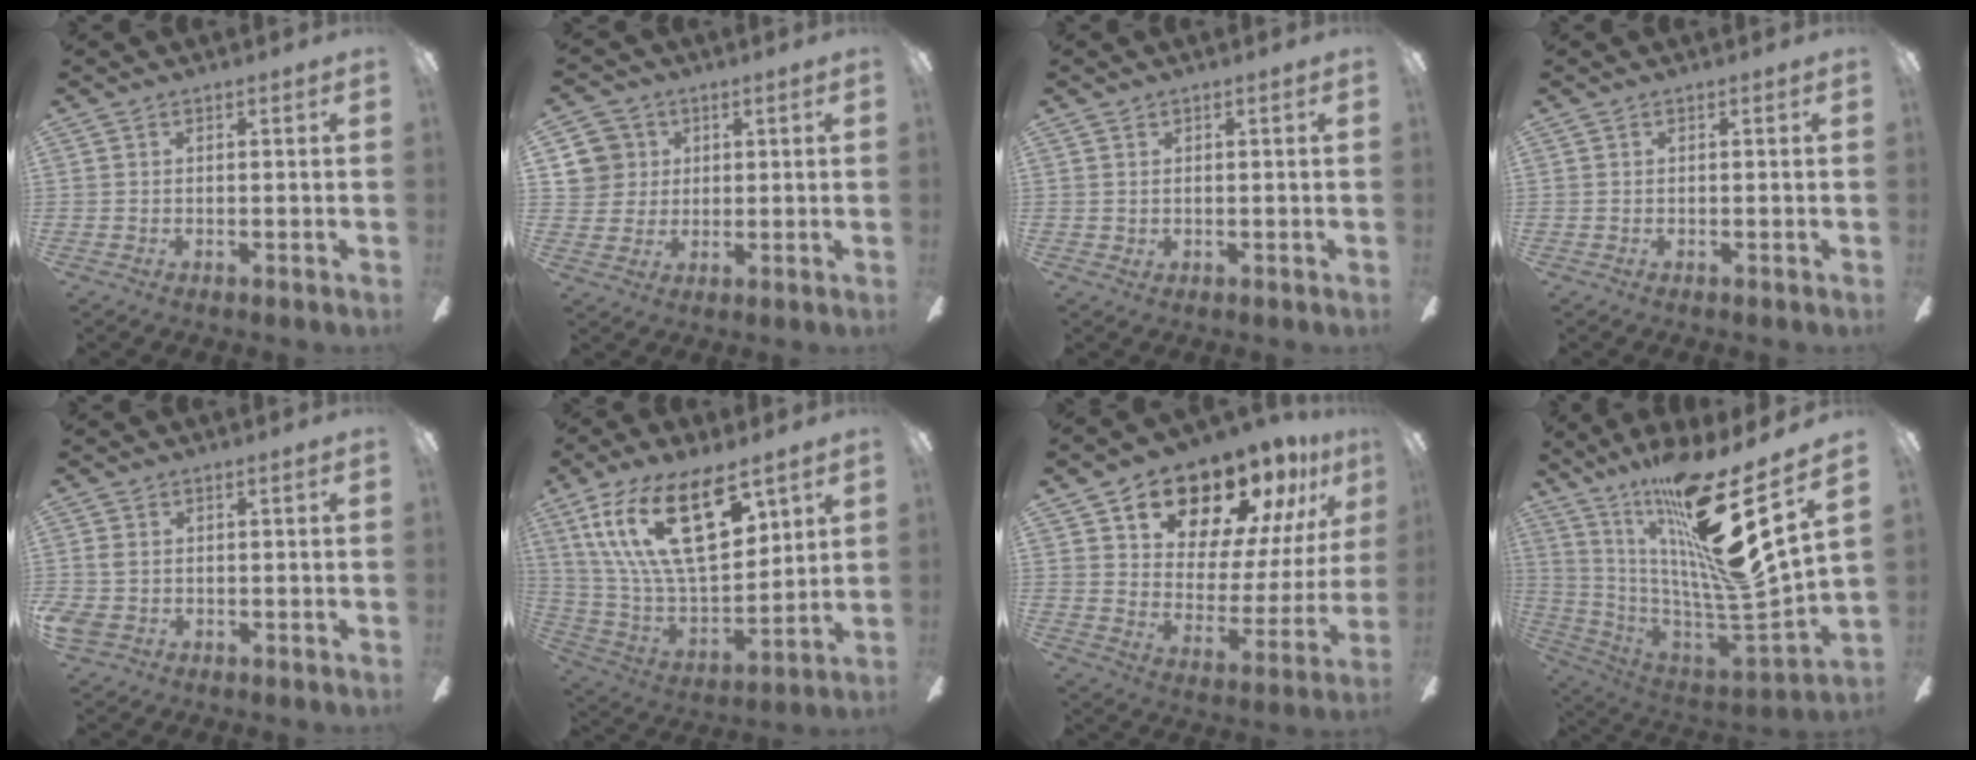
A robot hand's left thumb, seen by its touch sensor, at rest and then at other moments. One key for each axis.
{"total": 7.6, "fx": 2.8, "fy": 7.0, "fz": 0.8, "tx": -0.023, "ty": 0.002, "tz": 0.059}
{"total": 0.7, "fx": 0.5, "fy": 0.5, "fz": 0.0, "tx": -0.001, "ty": 0.003, "tz": 0.009}
{"total": 0.0}
{"total": 2.6, "fx": -0.7, "fy": 2.0, "fz": 1.6, "tx": -0.044, "ty": 0.002, "tz": -0.019}
{"total": 24.3, "fx": 12.7, "fy": 10.9, "fz": 17.6, "tx": -0.345, "ty": -0.061, "tz": 0.217}
{"total": 17.7, "fx": 14.3, "fy": 8.2, "fz": 6.6, "tx": -0.111, "ty": -0.111, "tz": 0.248}
{"total": 26.5, "fx": 16.0, "fy": 3.4, "fz": 20.8, "tx": -0.350, "ty": -0.127, "tz": 0.254}